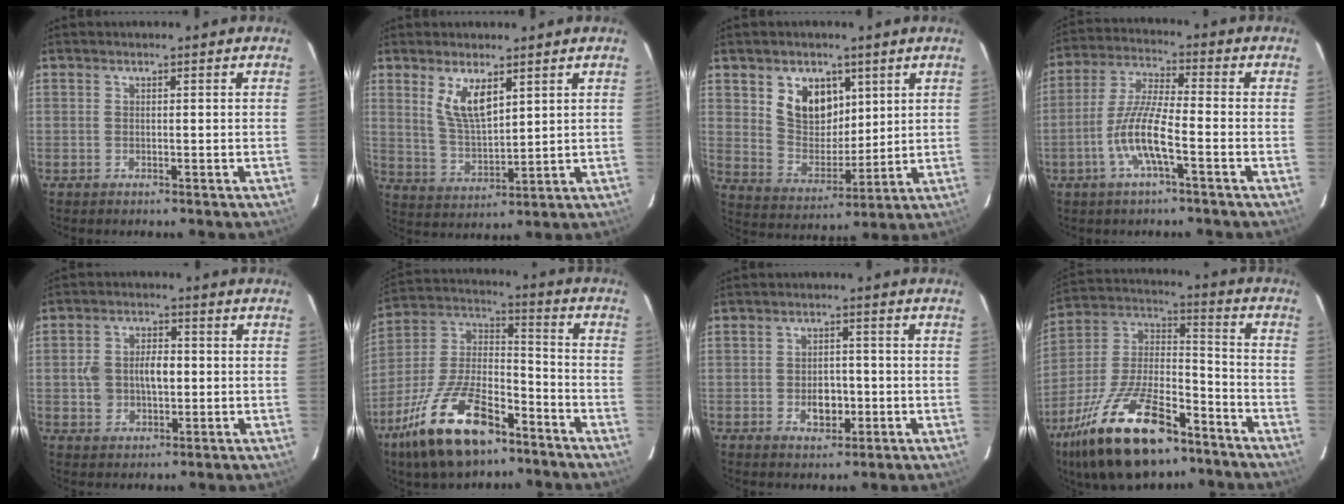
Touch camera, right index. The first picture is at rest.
{"total": 7.6, "force": [3.9, 2.9, 5.9], "torque": [-0.109, -0.007, 0.085]}
{"total": 10.5, "force": [4.7, 7.6, 5.6], "torque": [-0.100, 0.005, 0.101]}
{"total": 9.7, "force": [-3.9, 1.3, 8.8], "torque": [-0.187, 0.001, -0.076]}
{"total": 7.2, "force": [-0.3, 4.9, 5.2], "torque": [-0.101, 0.013, -0.001]}
{"total": 20.8, "force": [-12.6, 9.0, 14.0], "torque": [-0.286, -0.009, -0.221]}
{"total": 5.2, "force": [-1.5, 3.4, 3.7], "torque": [-0.069, 0.002, -0.016]}
{"total": 24.6, "force": [-15.2, 10.3, 16.4], "torque": [-0.326, -0.010, -0.256]}